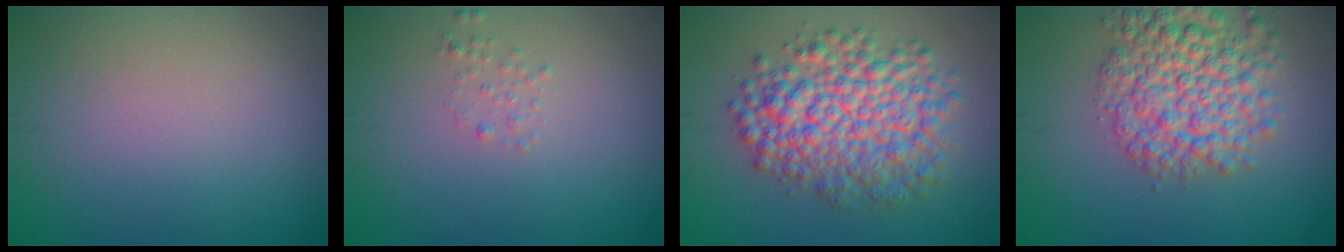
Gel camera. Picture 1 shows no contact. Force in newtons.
{"total": 0.8, "press": 0.8, "slide": 0.1}
{"total": 7.9, "press": 7.9, "slide": 0.2}
{"total": 7.0, "press": 7.0, "slide": 0.2}